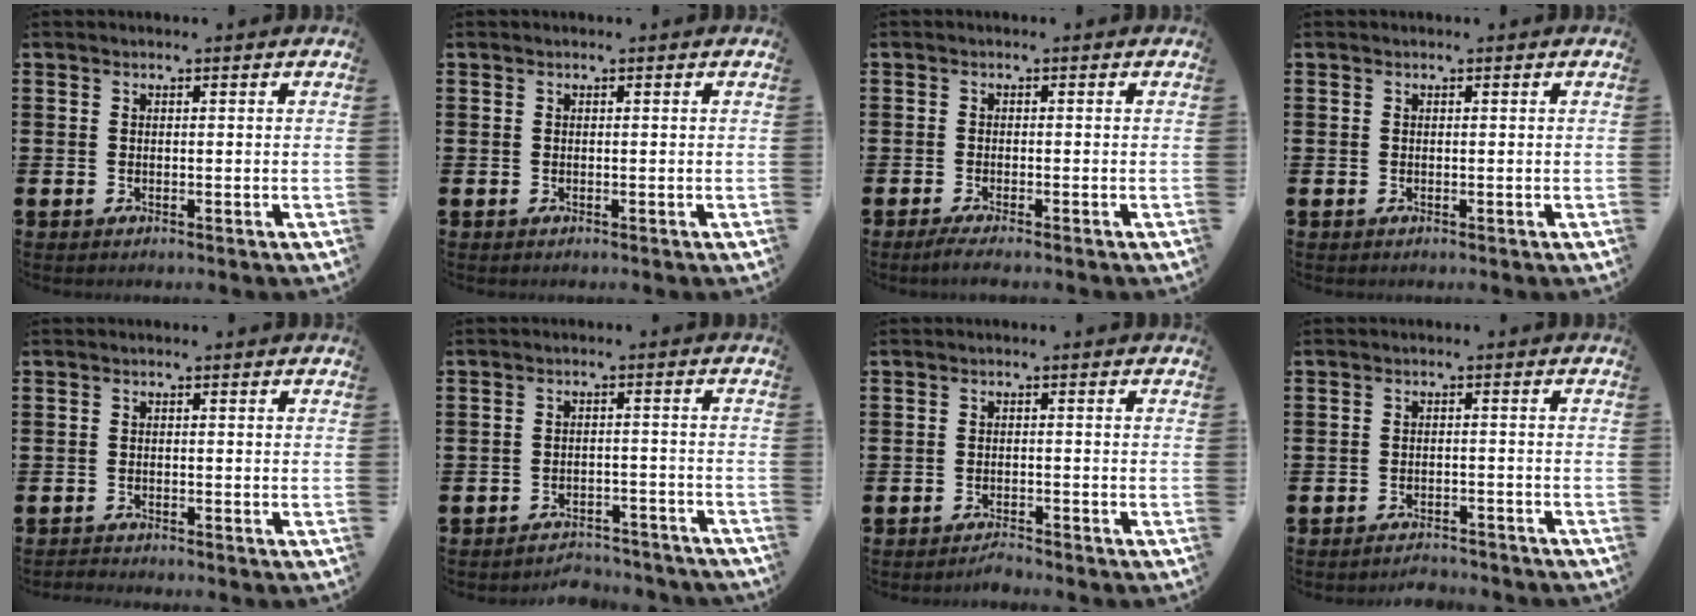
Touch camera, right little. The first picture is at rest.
{"total": 0.0}
{"total": 1.2, "force": [-0.8, 0.0, 0.9], "torque": [-0.014, -0.001, -0.015]}
{"total": 0.0}
{"total": 0.8, "force": [-0.8, 0.0, 0.0], "torque": [-0.002, -0.001, -0.017]}
{"total": 3.2, "force": [-3.2, 0.3, -0.1], "torque": [-0.005, 0.004, -0.069]}
{"total": 1.5, "force": [-1.5, 0.0, 0.1], "torque": [-0.007, 0.002, -0.029]}
{"total": 2.2, "force": [-2.2, 0.0, 0.0], "torque": [-0.006, 0.004, -0.046]}